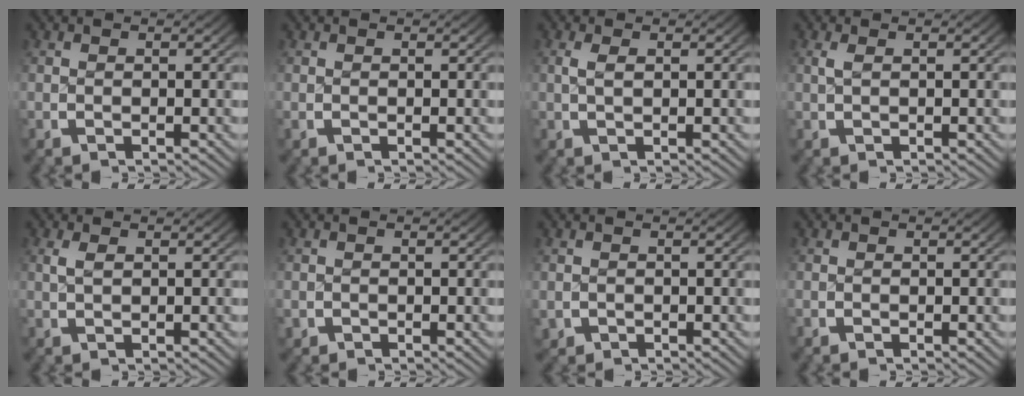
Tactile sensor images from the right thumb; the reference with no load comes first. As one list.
[{"total": 0.0}, {"total": 1.2, "force": [0.3, 0.4, 1.1], "torque": [-0.023, 0.002, 0.009]}, {"total": 0.8, "force": [0.2, 0.1, 0.8], "torque": [-0.020, 0.002, 0.007]}, {"total": 1.1, "force": [0.5, 0.4, 0.9], "torque": [-0.019, 0.002, 0.014]}, {"total": 1.0, "force": [-0.3, 1.0, 0.1], "torque": [-0.006, -0.007, -0.001]}, {"total": 1.4, "force": [-0.2, 1.3, 0.3], "torque": [-0.009, -0.008, 0.003]}, {"total": 0.0}]